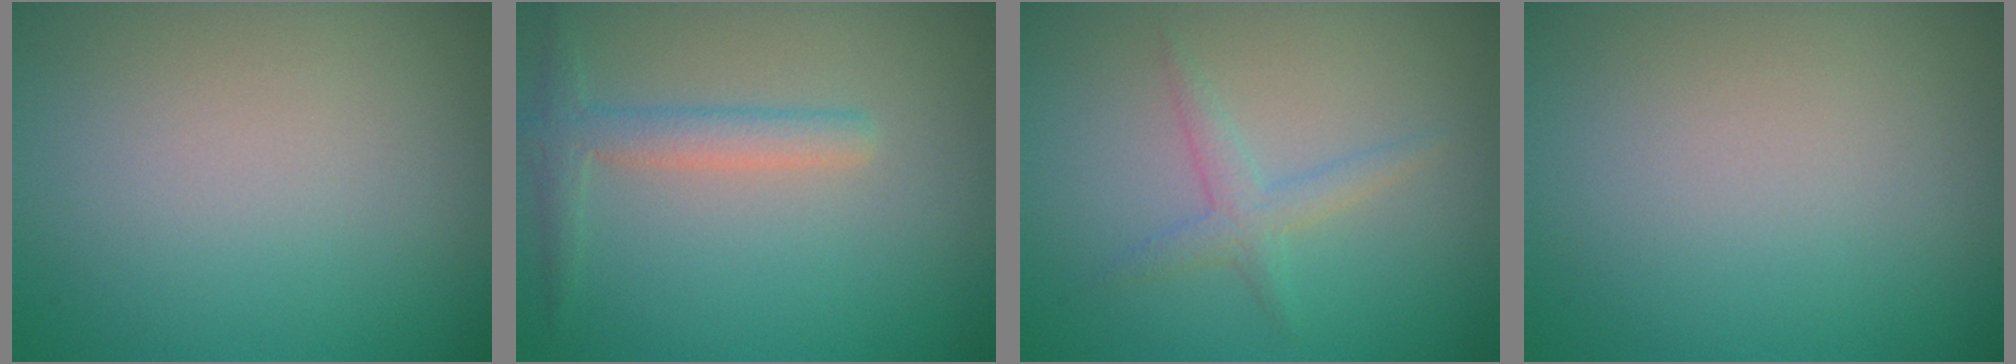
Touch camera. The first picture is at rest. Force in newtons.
{"total": 2.4, "press": 2.4, "slide": 0.1}
{"total": 1.8, "press": 1.8, "slide": 0.1}
{"total": 0.0}